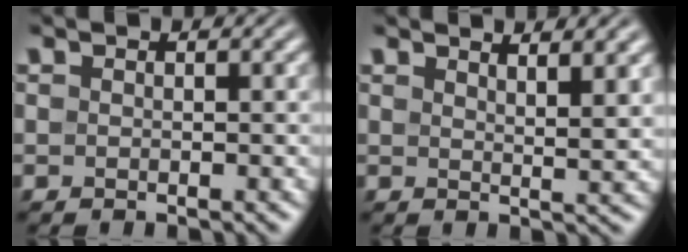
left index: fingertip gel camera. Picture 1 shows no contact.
{"total": 3.5, "force": [2.4, 0.7, 2.4], "torque": [-0.018, 0.002, 0.034]}